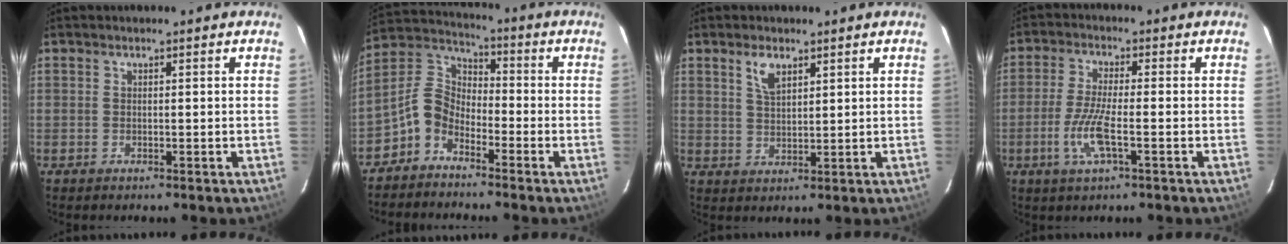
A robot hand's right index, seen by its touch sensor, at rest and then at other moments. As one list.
[{"total": 7.1, "force": [-4.6, 4.2, 3.4], "torque": [-0.074, 0.027, -0.106]}, {"total": 4.1, "force": [2.5, 1.8, 2.7], "torque": [-0.051, 0.004, 0.048]}, {"total": 7.3, "force": [-2.5, 1.1, 6.7], "torque": [-0.144, -0.006, -0.051]}]